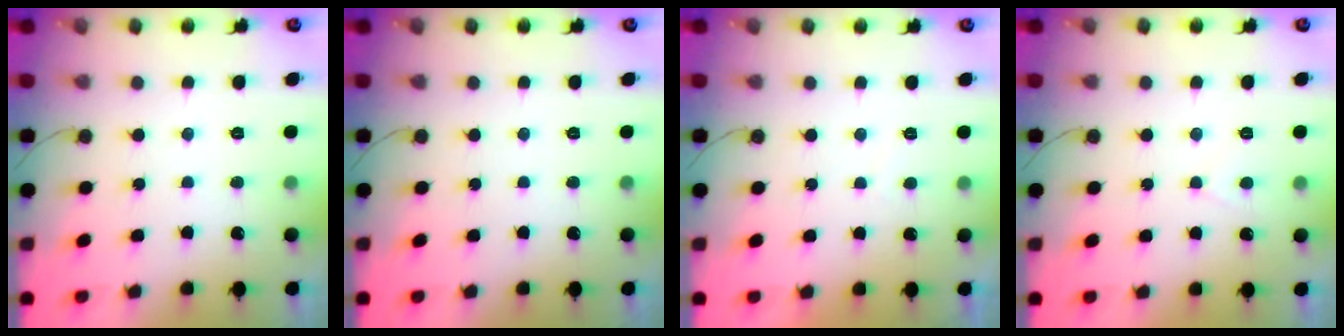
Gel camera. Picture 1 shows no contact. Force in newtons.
{"total": 0.0}
{"total": 0.5, "press": 0.3, "slide": 0.5}
{"total": 2.6, "press": 2.6, "slide": 0.3}